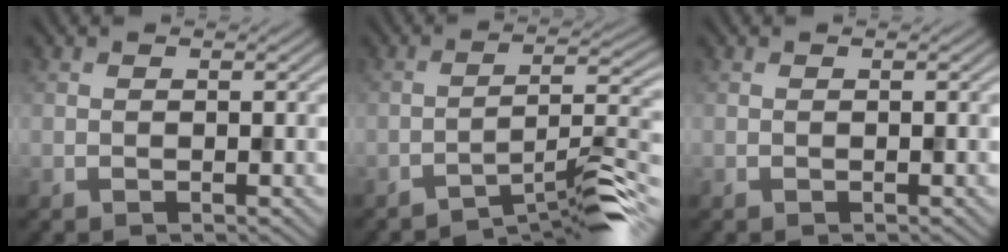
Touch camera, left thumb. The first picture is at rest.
{"total": 8.3, "force": [-6.4, 0.9, 5.2], "torque": [-0.070, 0.022, -0.109]}
{"total": 0.0}